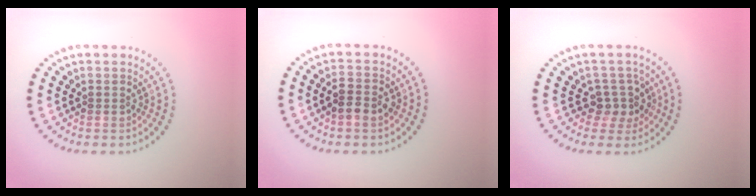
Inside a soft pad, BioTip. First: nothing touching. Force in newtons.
{"total": 2.2, "press": 2.1, "slide": 0.2}
{"total": 2.6, "press": 2.0, "slide": 1.6}